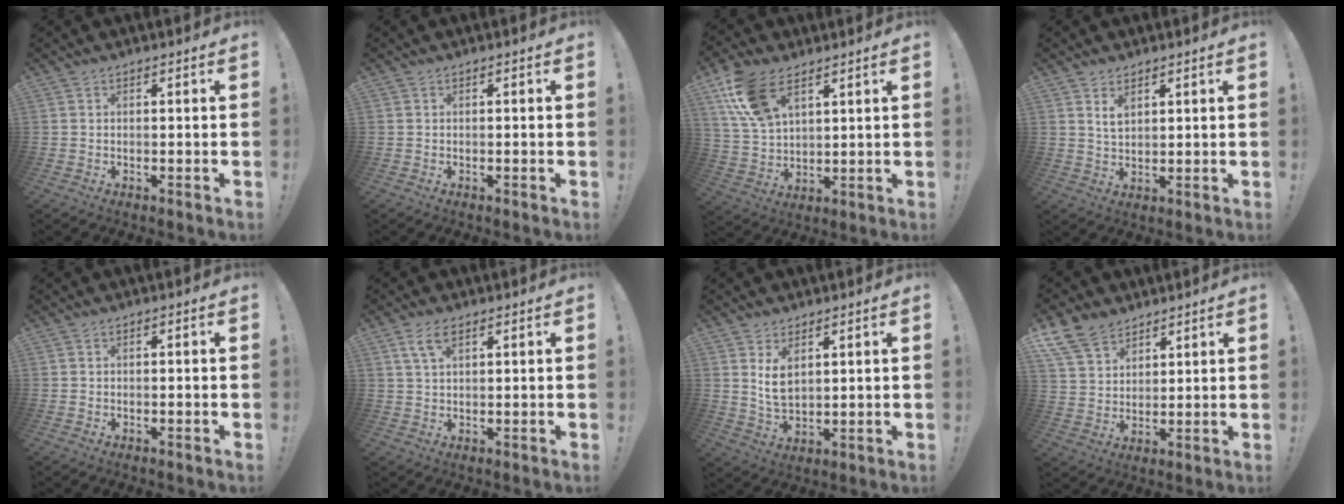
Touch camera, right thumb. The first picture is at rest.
{"total": 0.0}
{"total": 14.0, "force": [7.5, 7.9, 8.9], "torque": [-0.178, -0.020, 0.145]}
{"total": 4.2, "force": [2.6, 2.4, 2.2], "torque": [-0.028, -0.013, 0.044]}
{"total": 1.0, "force": [-0.8, 0.3, 0.4], "torque": [-0.009, 0.003, -0.014]}
{"total": 5.5, "force": [2.6, 2.4, 4.2], "torque": [-0.076, 0.001, 0.048]}
{"total": 6.6, "force": [3.2, 3.9, 4.2], "torque": [-0.067, -0.017, 0.056]}
{"total": 11.0, "force": [7.8, 6.8, 3.8], "torque": [-0.079, -0.044, 0.155]}